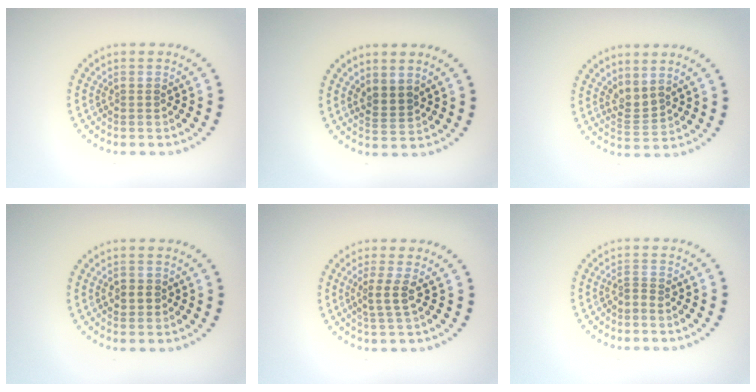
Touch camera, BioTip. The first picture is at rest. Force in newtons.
{"total": 1.8, "press": 1.4, "slide": 1.1}
{"total": 1.8, "press": 1.3, "slide": 1.2}
{"total": 1.4, "press": 1.4, "slide": 0.3}
{"total": 2.0, "press": 1.5, "slide": 1.3}
{"total": 0.7, "press": 0.2, "slide": 0.6}